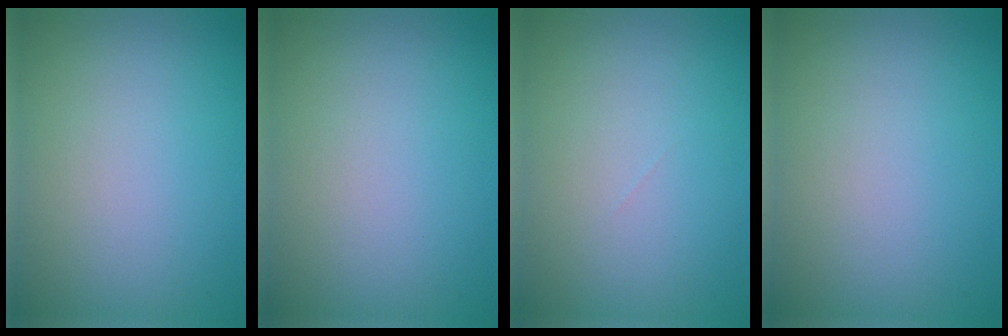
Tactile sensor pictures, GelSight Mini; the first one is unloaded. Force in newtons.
{"total": 0.0}
{"total": 0.0}
{"total": 0.0}